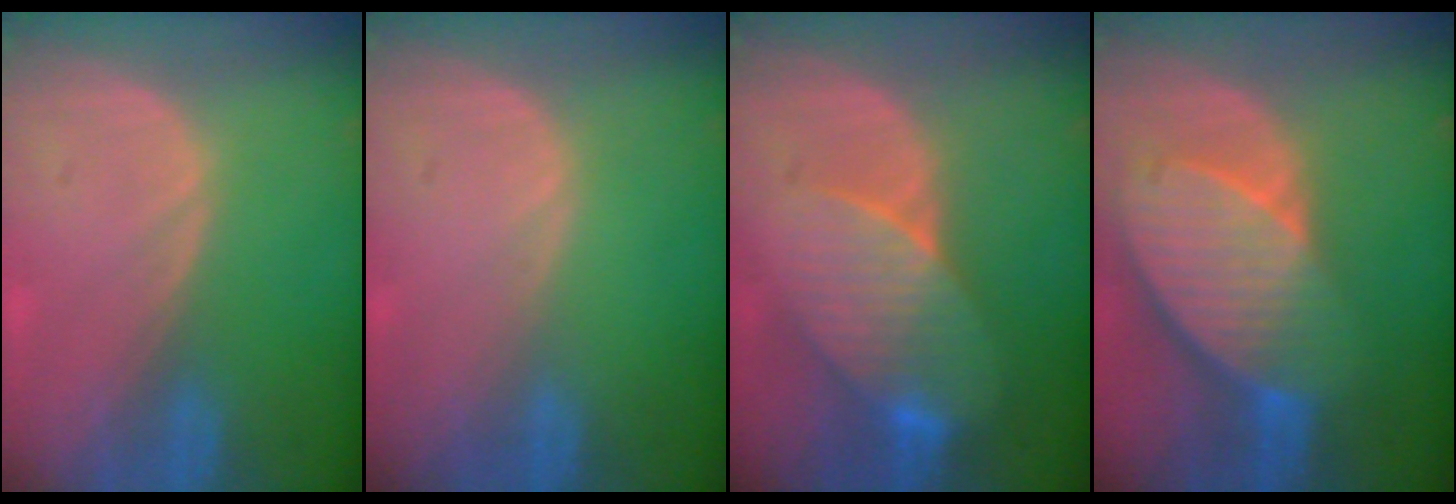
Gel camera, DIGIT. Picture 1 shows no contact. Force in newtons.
{"total": 0.0}
{"total": 8.3, "press": 7.9, "slide": 2.6}
{"total": 10.2, "press": 8.9, "slide": 5.0}